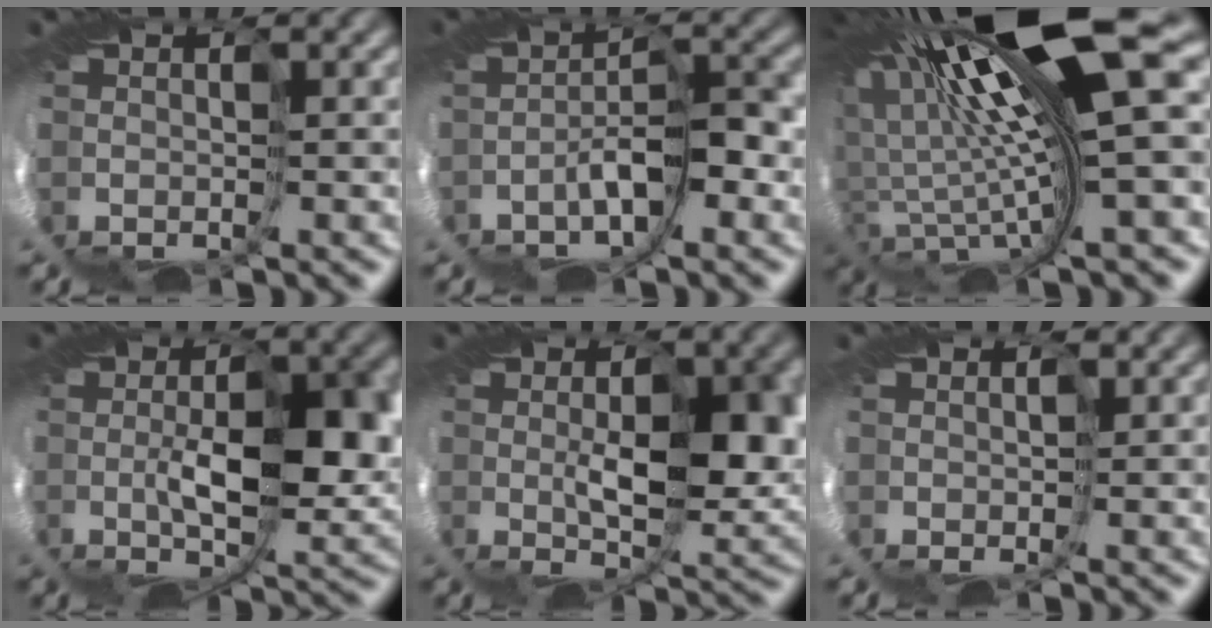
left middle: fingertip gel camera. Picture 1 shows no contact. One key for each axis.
{"total": 2.4, "fx": -1.4, "fy": -0.9, "fz": 1.7, "tx": -0.045, "ty": 0.007, "tz": -0.038}
{"total": 13.5, "fx": 6.7, "fy": 1.5, "fz": 11.6, "tx": -0.218, "ty": -0.005, "tz": 0.117}
{"total": 5.4, "fx": 0.3, "fy": 1.3, "fz": 5.3, "tx": -0.114, "ty": -0.012, "tz": 0.005}
{"total": 5.1, "fx": 1.1, "fy": 1.4, "fz": 4.8, "tx": -0.102, "ty": -0.013, "tz": 0.023}
{"total": 1.2, "fx": 0.9, "fy": 0.6, "fz": 0.6, "tx": -0.020, "ty": 0.007, "tz": 0.009}